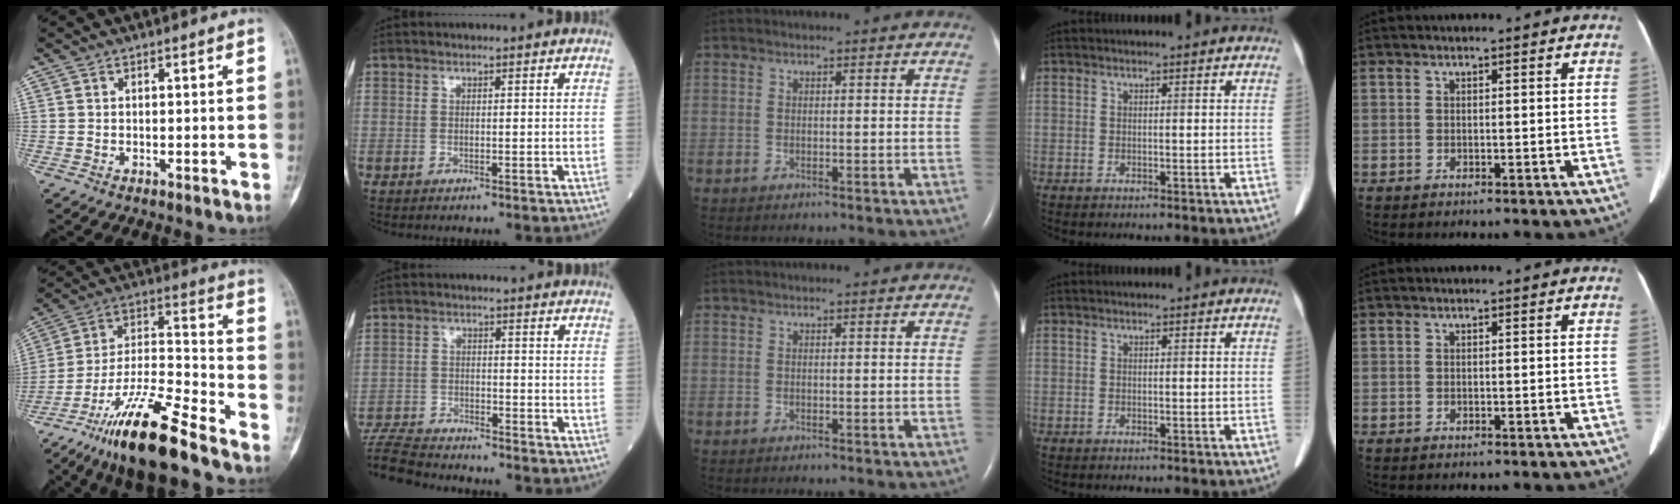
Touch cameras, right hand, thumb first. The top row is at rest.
{"thumb": {"total": 18.8, "force": [-13.5, 3.0, 12.7], "torque": [-0.251, 0.070, -0.243]}, "index": {"total": 9.3, "force": [-9.1, 0.8, 1.8], "torque": [-0.036, -0.007, -0.168]}}